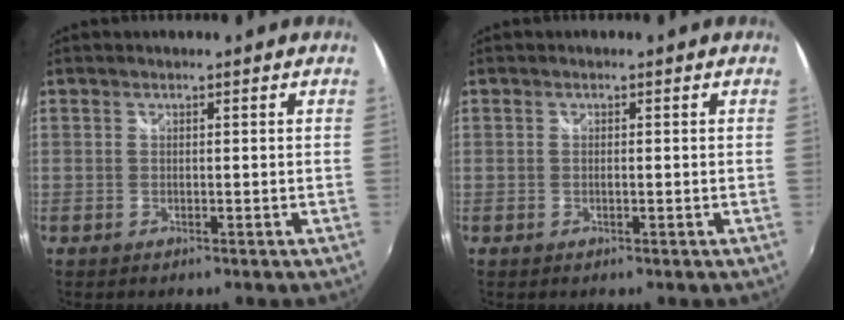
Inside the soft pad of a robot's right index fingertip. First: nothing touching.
{"total": 0.6, "force": [-0.1, 0.0, 0.6], "torque": [-0.013, 0.000, -0.003]}